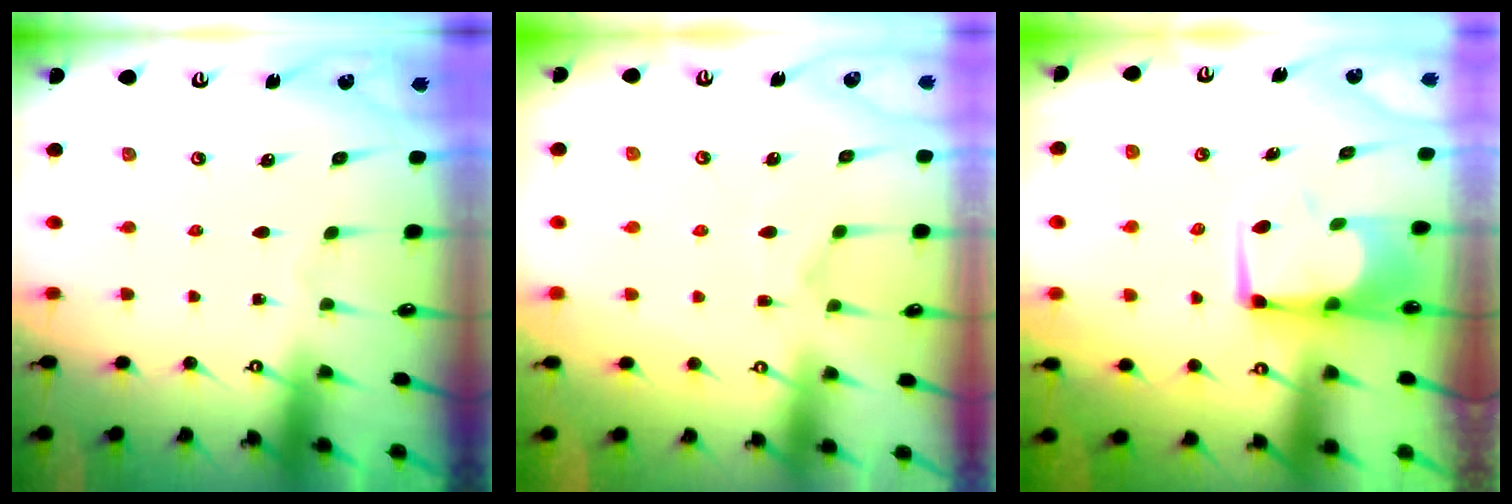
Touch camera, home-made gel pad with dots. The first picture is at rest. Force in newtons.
{"total": 2.0, "press": 1.5, "slide": 1.3}
{"total": 2.9, "press": 2.8, "slide": 0.8}